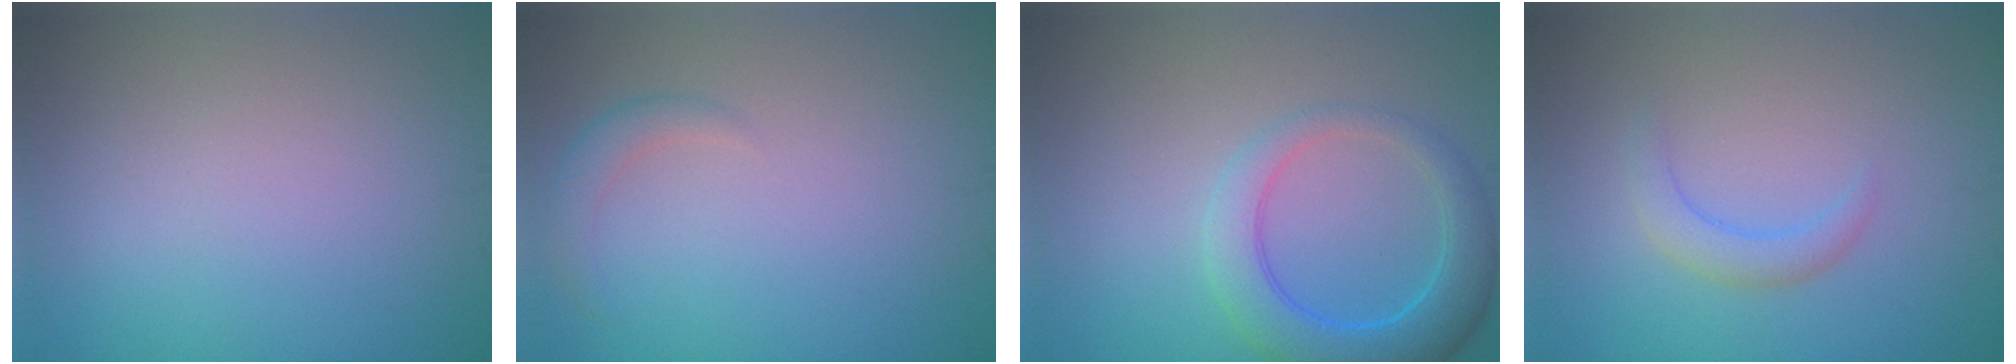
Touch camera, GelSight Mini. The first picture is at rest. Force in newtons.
{"total": 1.5, "press": 1.5, "slide": 0.1}
{"total": 4.8, "press": 4.8, "slide": 0.3}
{"total": 1.9, "press": 1.9, "slide": 0.3}